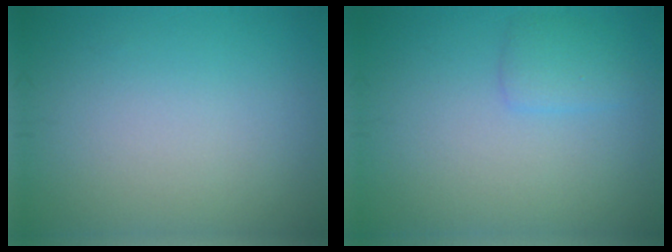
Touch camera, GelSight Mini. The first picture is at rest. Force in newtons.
{"total": 1.6, "press": 1.6, "slide": 0.1}